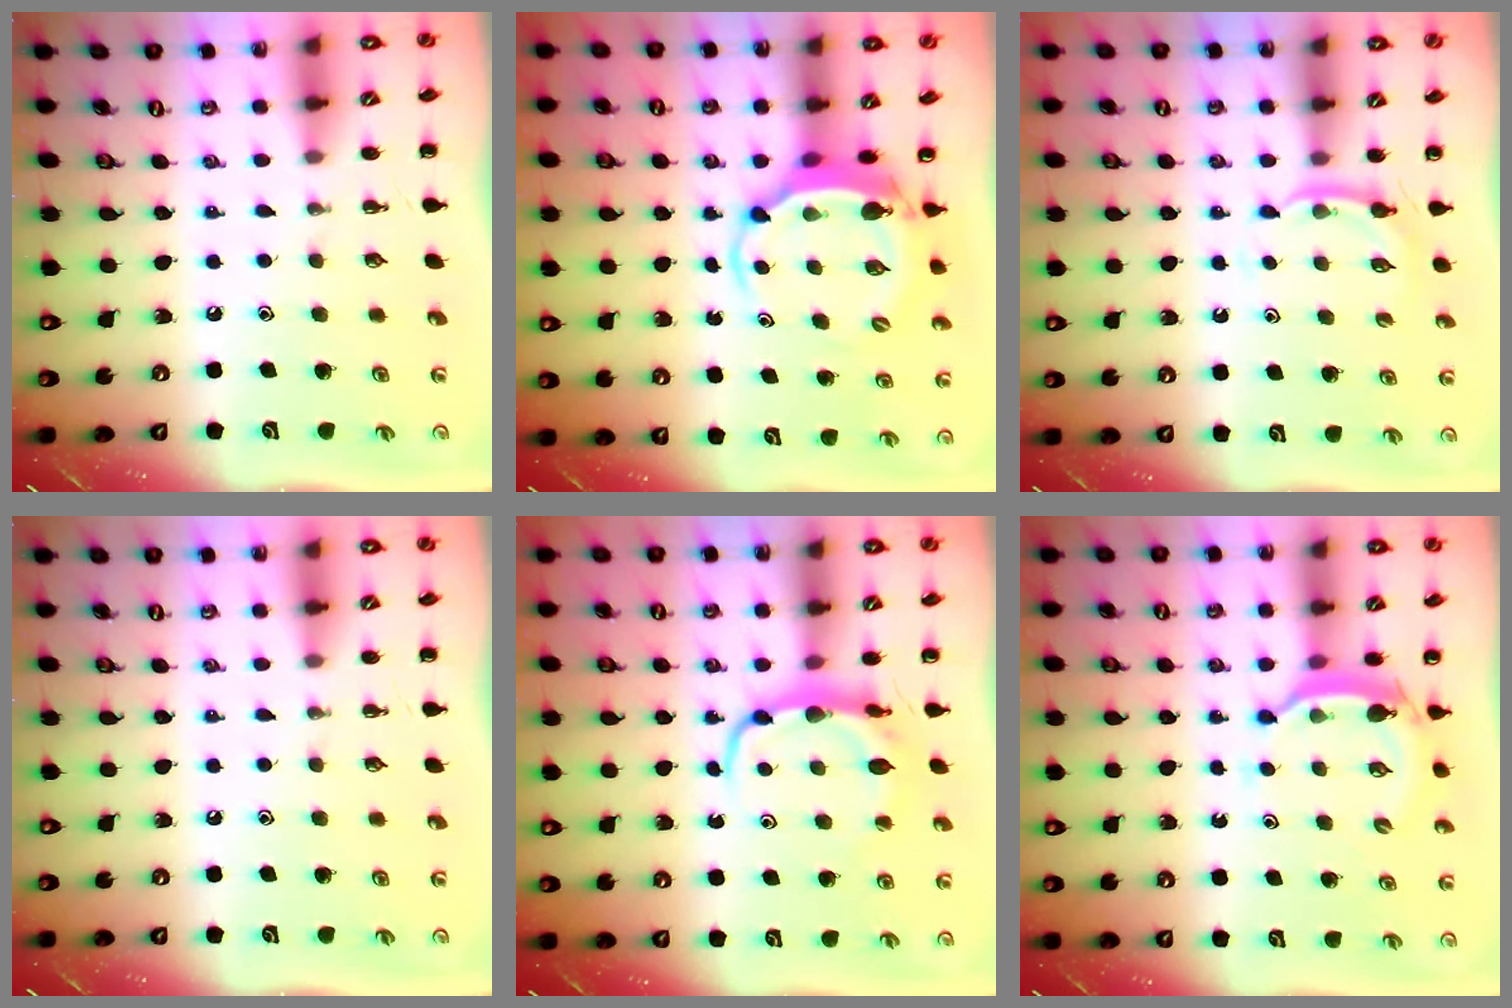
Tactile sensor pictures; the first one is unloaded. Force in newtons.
{"total": 5.4, "press": 5.2, "slide": 1.3}
{"total": 3.9, "press": 3.7, "slide": 1.1}
{"total": 0.0}
{"total": 6.9, "press": 6.9, "slide": 1.0}
{"total": 5.2, "press": 5.1, "slide": 1.0}